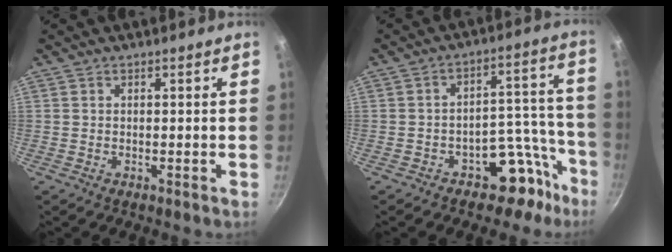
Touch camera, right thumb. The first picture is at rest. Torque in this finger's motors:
{"motor_torque": [3.22, 1.78, 0.69, -1.09, 0.02]}